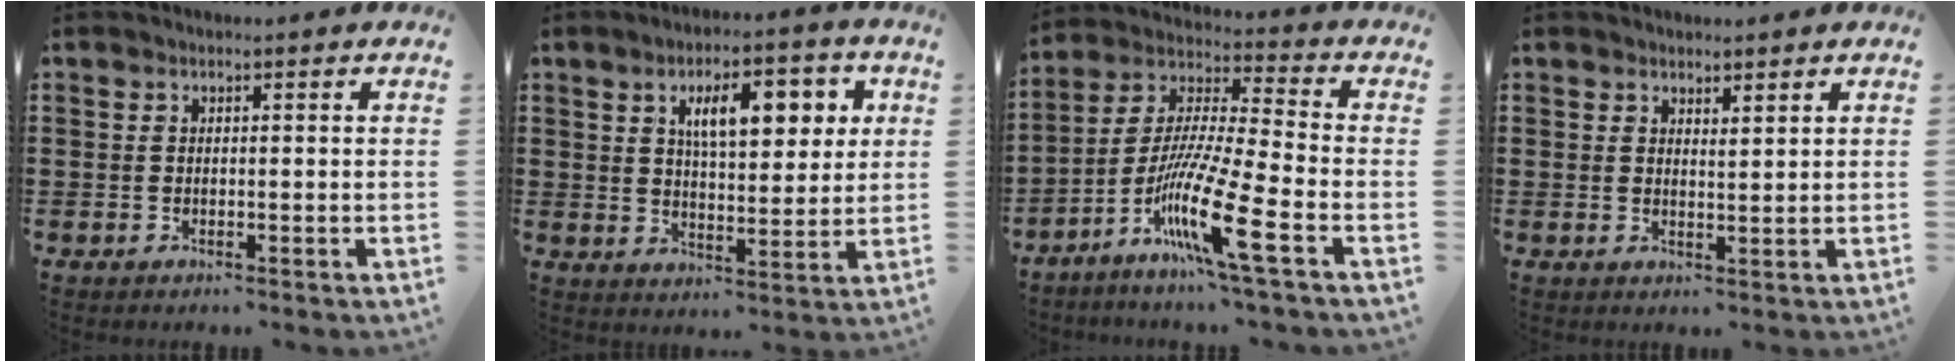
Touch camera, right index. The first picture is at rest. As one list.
[{"total": 9.2, "force": [3.7, 3.6, 7.7], "torque": [-0.125, 0.000, 0.056]}, {"total": 13.1, "force": [-6.7, 0.5, 11.2], "torque": [-0.242, -0.022, -0.138]}, {"total": 1.5, "force": [1.5, 0.2, 0.2], "torque": [-0.006, 0.002, 0.028]}]